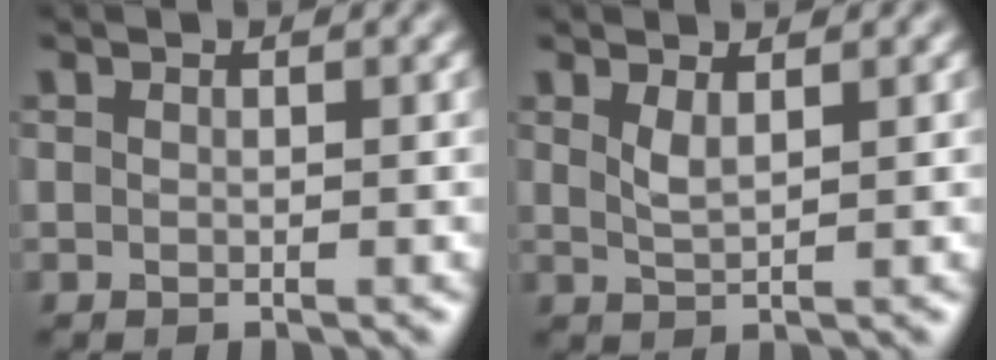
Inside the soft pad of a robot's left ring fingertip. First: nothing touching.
{"total": 1.4, "force": [0.8, 0.4, 1.1], "torque": [-0.027, -0.003, 0.018]}